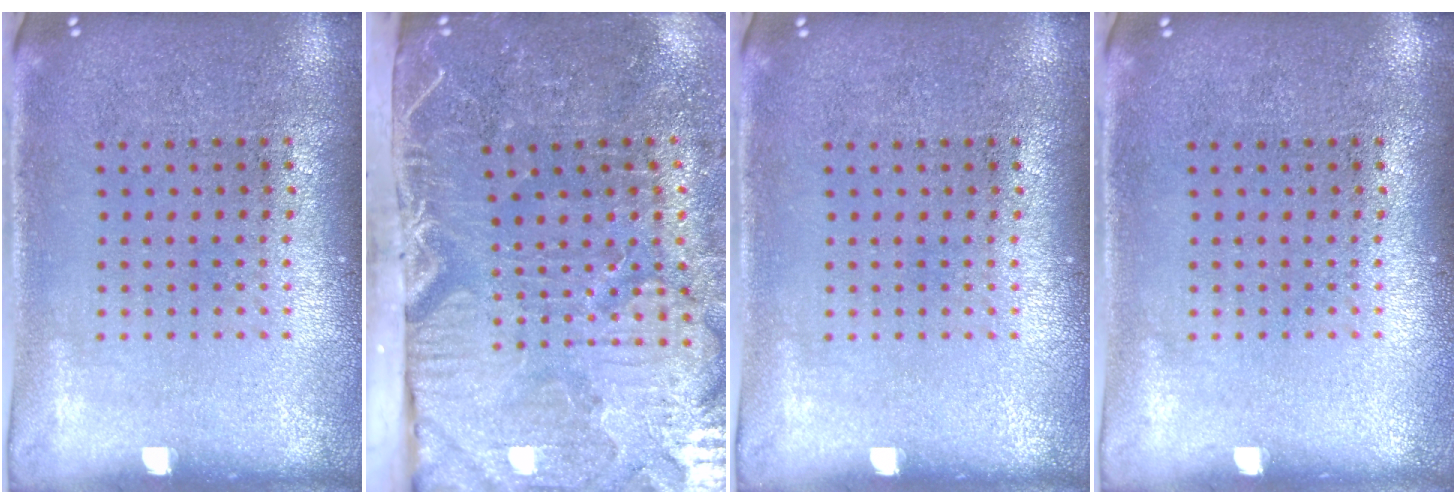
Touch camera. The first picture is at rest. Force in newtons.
{"total": 5.4, "press": 4.4, "slide": 3.2}
{"total": 0.0}
{"total": 0.0}